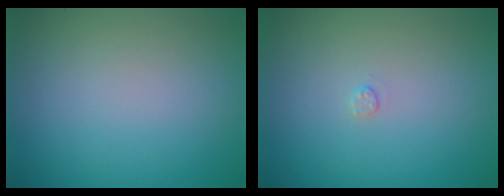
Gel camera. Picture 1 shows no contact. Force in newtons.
{"total": 0.5, "press": 0.5, "slide": 0.2}